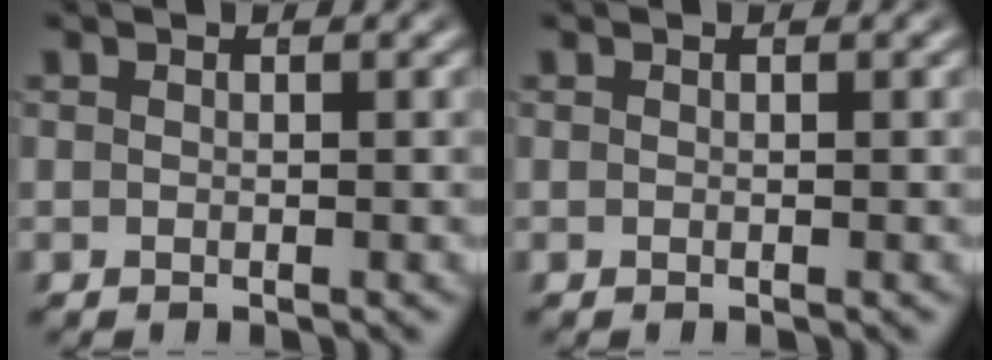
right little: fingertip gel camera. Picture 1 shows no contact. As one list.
[{"total": 0.0}]